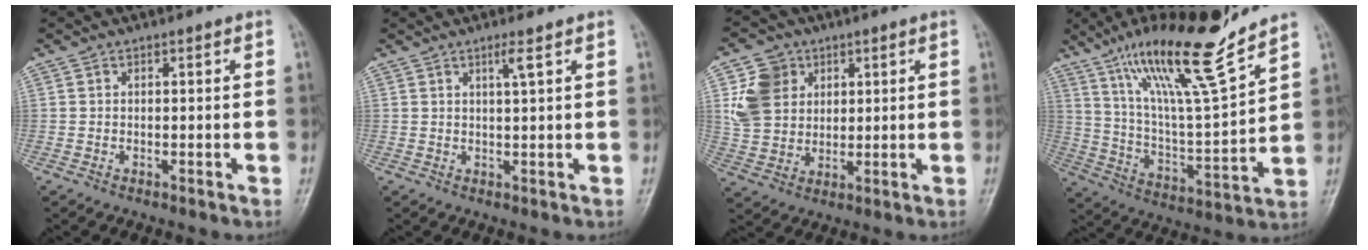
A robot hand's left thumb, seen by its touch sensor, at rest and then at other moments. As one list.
[{"total": 2.1, "force": [1.2, -0.3, 1.7], "torque": [-0.035, -0.009, 0.025]}, {"total": 9.4, "force": [3.1, 7.8, 4.2], "torque": [-0.056, -0.006, 0.063]}, {"total": 19.6, "force": [14.0, 1.9, 13.6], "torque": [-0.215, -0.073, 0.252]}]